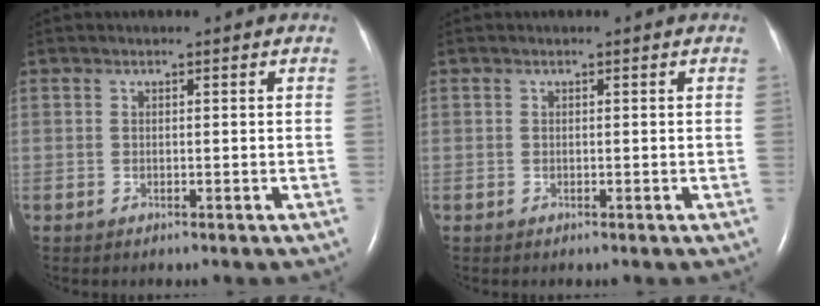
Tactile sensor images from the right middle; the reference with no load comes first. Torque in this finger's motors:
{"motor_torque": [0.09, -0.07, -0.25, -0.09]}